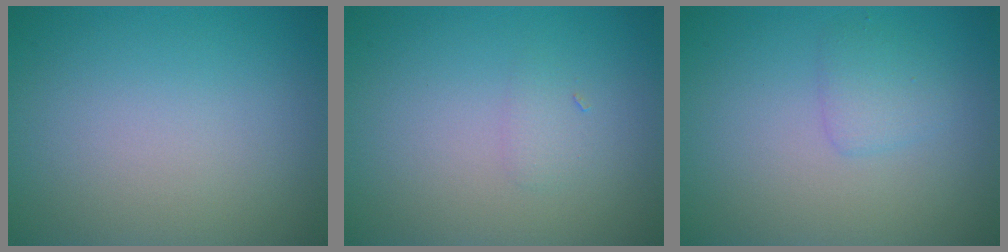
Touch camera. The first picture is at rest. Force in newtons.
{"total": 0.8, "press": 0.8, "slide": 0.1}
{"total": 1.5, "press": 1.5, "slide": 0.1}